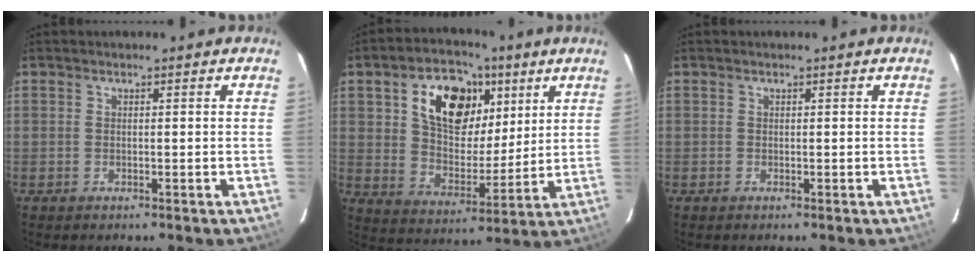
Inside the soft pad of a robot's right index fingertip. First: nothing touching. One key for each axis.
{"total": 16.5, "fx": 7.2, "fy": 10.3, "fz": 10.7, "tx": -0.185, "ty": 0.022, "tz": 0.127}
{"total": 0.0}